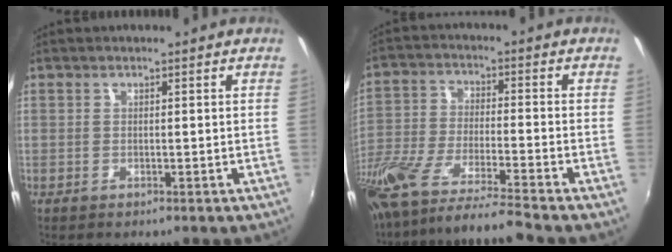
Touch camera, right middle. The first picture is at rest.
{"total": 15.6, "force": [-13.1, -0.2, 8.4], "torque": [-0.169, -0.044, -0.241]}